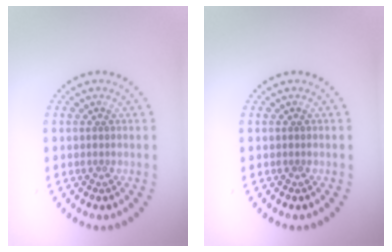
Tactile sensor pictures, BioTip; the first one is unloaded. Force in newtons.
{"total": 0.0}